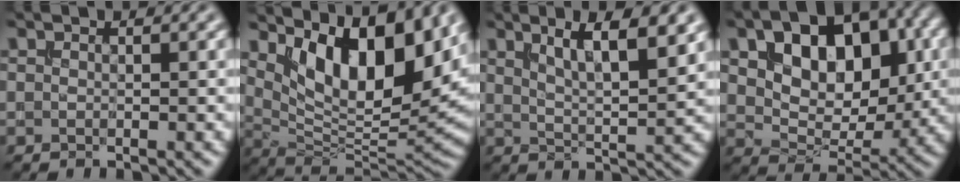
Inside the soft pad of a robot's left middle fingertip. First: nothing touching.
{"total": 11.1, "force": [5.3, 4.6, 8.7], "torque": [-0.132, -0.011, 0.098]}
{"total": 5.8, "force": [3.2, 1.5, 4.5], "torque": [-0.061, 0.001, 0.052]}
{"total": 9.9, "force": [3.0, 6.2, 7.1], "torque": [-0.116, 0.000, 0.047]}